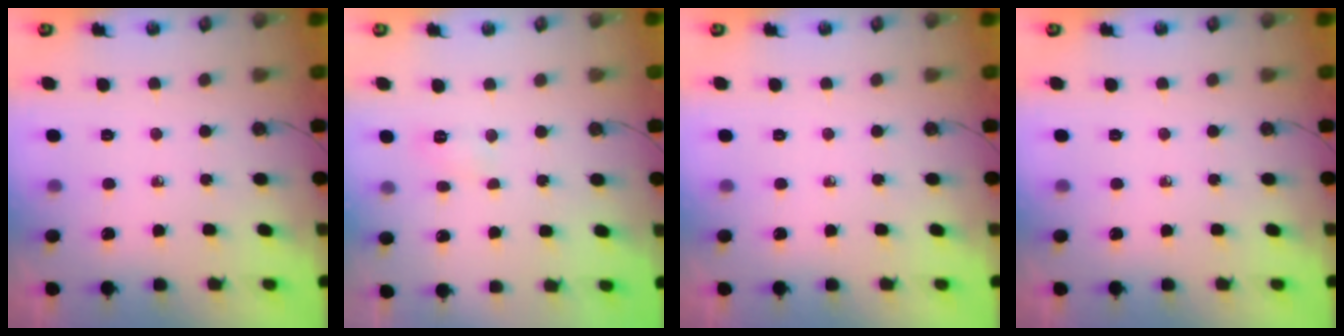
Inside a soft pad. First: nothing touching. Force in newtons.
{"total": 3.9, "press": 3.9, "slide": 0.4}
{"total": 0.0}
{"total": 0.0}